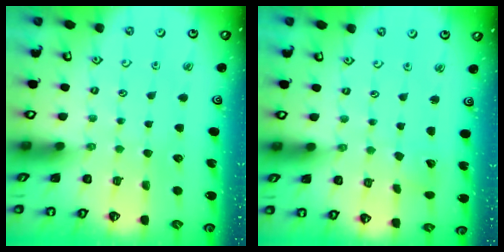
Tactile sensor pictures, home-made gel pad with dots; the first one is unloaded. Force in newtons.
{"total": 2.3, "press": 2.3, "slide": 0.1}